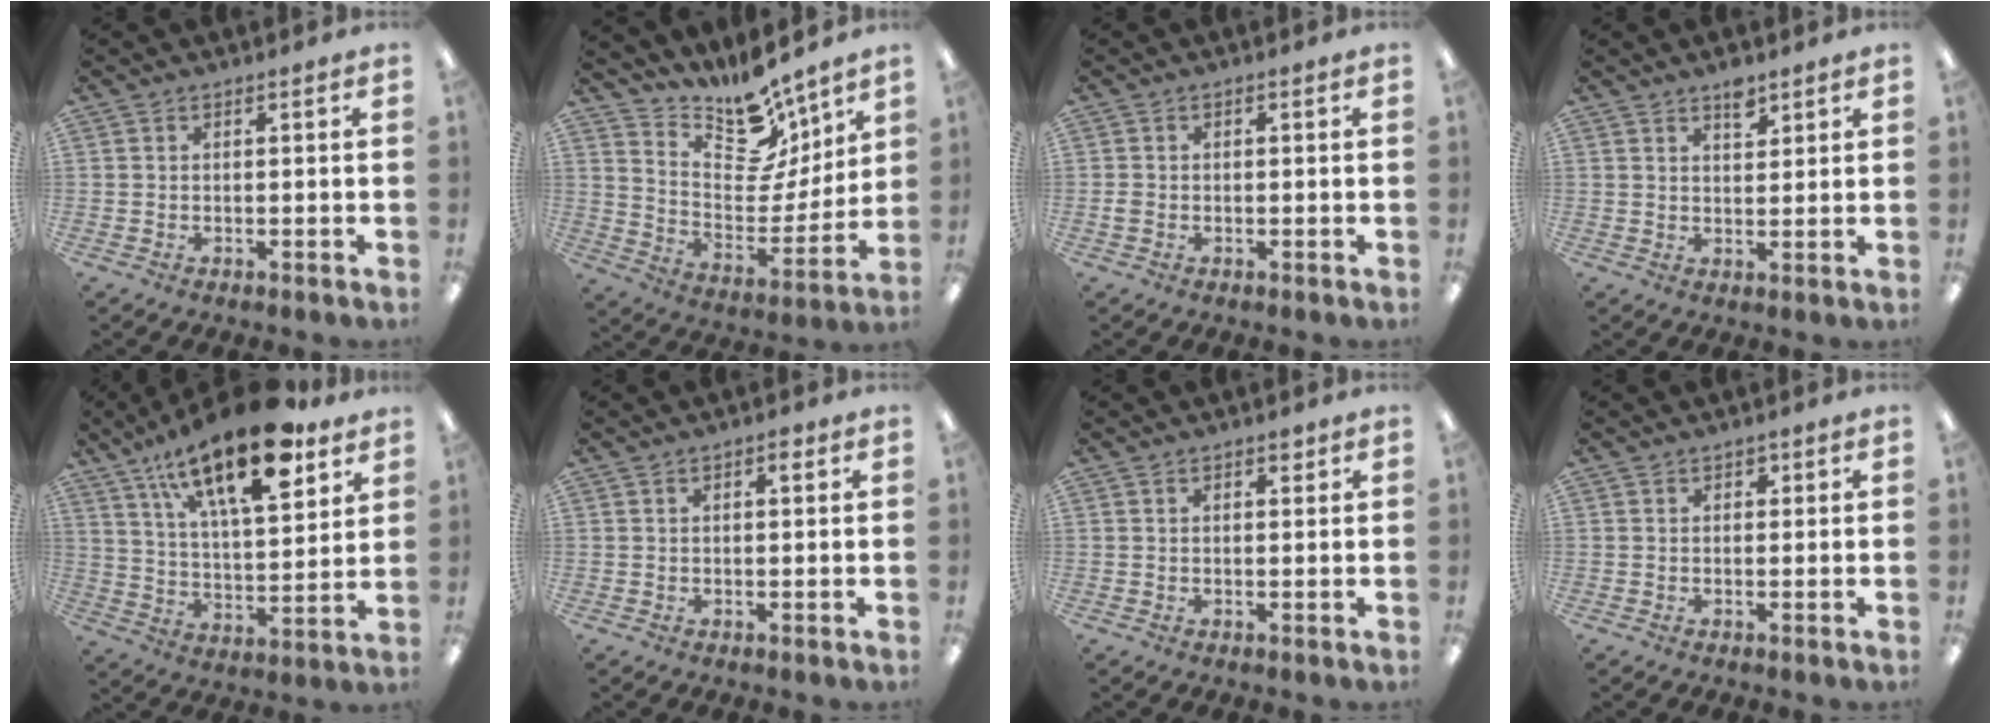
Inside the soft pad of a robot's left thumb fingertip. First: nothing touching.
{"total": 13.5, "force": [11.3, 5.8, 4.4], "torque": [-0.067, -0.110, 0.201]}
{"total": 1.4, "force": [-0.3, 1.1, 0.8], "torque": [-0.014, 0.003, -0.006]}
{"total": 4.2, "force": [3.1, 2.0, 2.0], "torque": [-0.013, -0.019, 0.050]}
{"total": 22.5, "force": [14.3, 8.6, 15.1], "torque": [-0.237, -0.074, 0.238]}
{"total": 2.3, "force": [1.1, 1.0, 1.7], "torque": [-0.020, -0.001, 0.014]}
{"total": 1.7, "force": [1.1, 1.0, 0.9], "torque": [-0.003, -0.003, 0.015]}
{"total": 1.3, "force": [0.8, 0.9, 0.4], "torque": [0.001, 0.000, 0.013]}